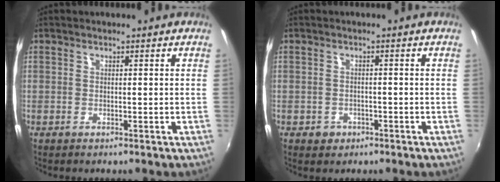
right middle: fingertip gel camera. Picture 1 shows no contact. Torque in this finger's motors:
{"motor_torque": [0.23, -0.22, 0.02, 0.00]}